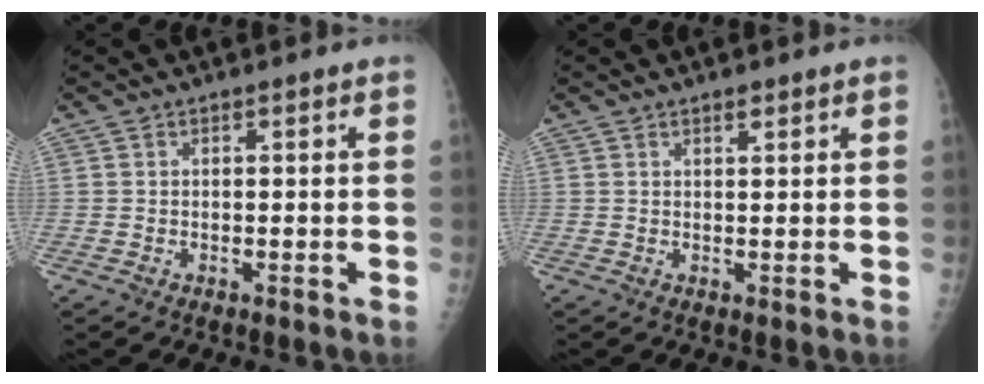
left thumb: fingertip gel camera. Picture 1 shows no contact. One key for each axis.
{"total": 1.4, "fx": 1.0, "fy": 0.5, "fz": 0.8, "tx": -0.005, "ty": -0.006, "tz": 0.015}